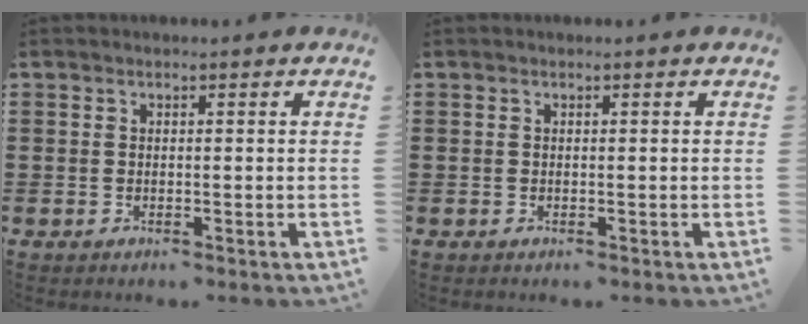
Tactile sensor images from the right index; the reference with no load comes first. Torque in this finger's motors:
{"motor_torque": [0.00, 2.14, 0.00, 0.00]}